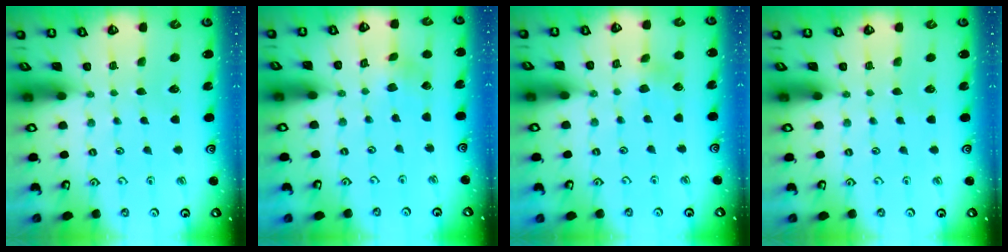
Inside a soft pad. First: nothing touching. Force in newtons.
{"total": 2.3, "press": 2.3, "slide": 0.4}
{"total": 3.9, "press": 3.8, "slide": 0.4}
{"total": 0.0}